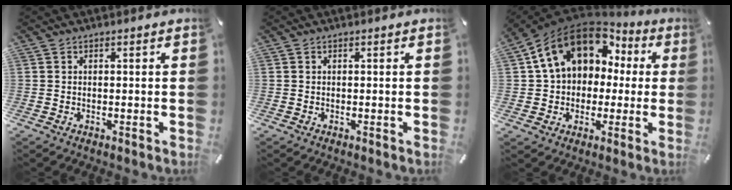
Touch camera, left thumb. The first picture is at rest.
{"total": 0.0}
{"total": 15.9, "force": [5.6, 12.5, 8.1], "torque": [-0.146, -0.016, 0.104]}